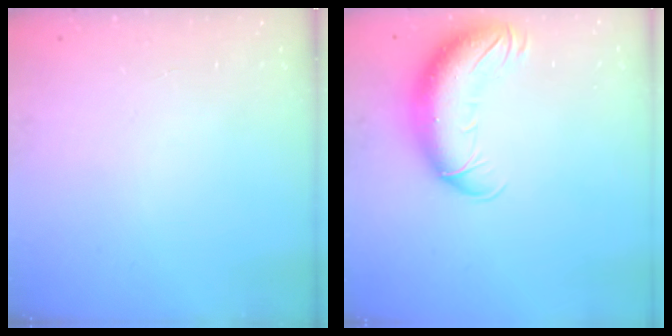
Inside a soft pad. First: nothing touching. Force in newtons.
{"total": 14.5, "press": 14.2, "slide": 3.1}